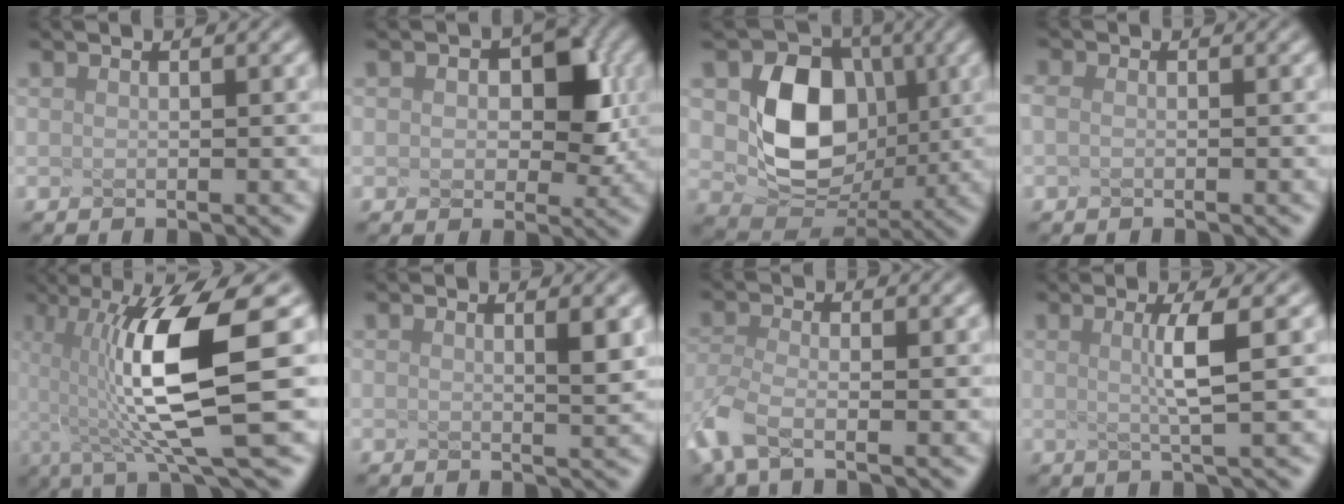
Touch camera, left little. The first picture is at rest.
{"total": 3.2, "force": [-0.2, 2.0, 2.4], "torque": [-0.069, -0.009, 0.033]}
{"total": 7.0, "force": [-0.6, 5.5, 4.2], "torque": [-0.112, -0.020, 0.037]}
{"total": 0.6, "force": [-0.6, -0.1, 0.0], "torque": [-0.016, 0.002, 0.002]}
{"total": 9.7, "force": [-1.5, 1.6, 9.4], "torque": [-0.194, -0.013, 0.013]}
{"total": 1.1, "force": [-0.1, -0.3, 1.0], "torque": [-0.030, 0.000, 0.025]}
{"total": 3.5, "force": [-3.0, -0.2, 1.8], "torque": [-0.078, -0.018, -0.028]}
{"total": 2.4, "force": [-0.9, -0.9, 2.1], "torque": [-0.072, -0.003, 0.024]}